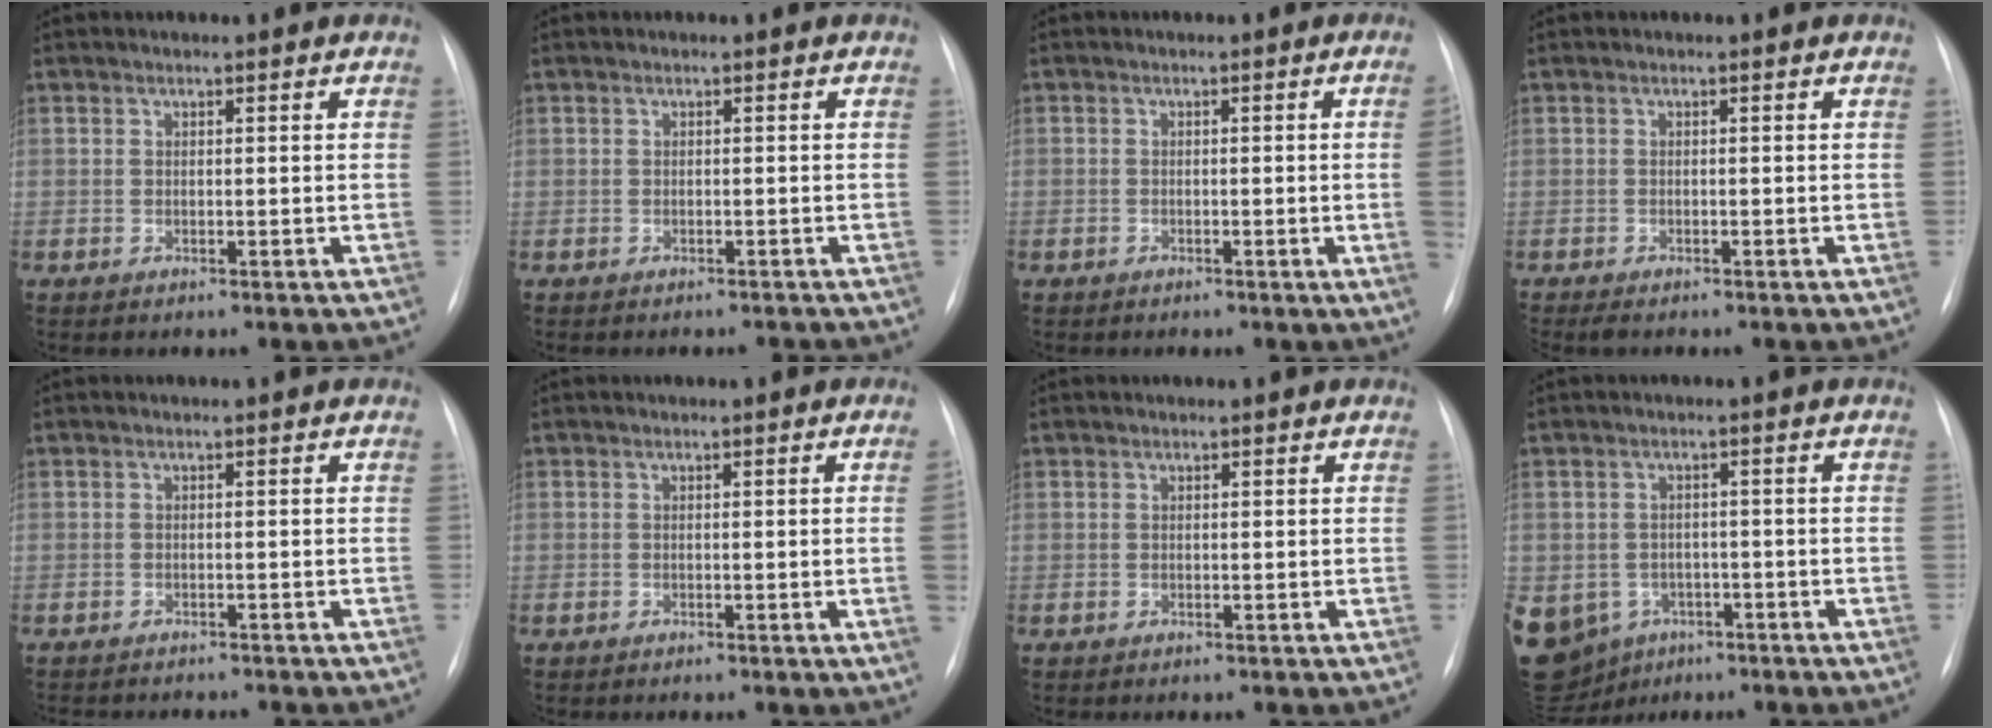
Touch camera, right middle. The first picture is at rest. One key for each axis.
{"total": 2.2, "fx": -2.1, "fy": 0.6, "fz": 0.4, "tx": 0.000, "ty": -0.007, "tz": -0.023}
{"total": 2.4, "fx": -0.5, "fy": -0.5, "fz": 2.3, "tx": -0.035, "ty": 0.000, "tz": -0.006}
{"total": 2.0, "fx": -1.6, "fy": 0.6, "fz": 1.0, "tx": -0.017, "ty": -0.005, "tz": -0.020}
{"total": 5.9, "fx": -5.3, "fy": 1.6, "fz": 1.8, "tx": -0.020, "ty": -0.001, "tz": -0.066}
{"total": 1.8, "fx": -0.2, "fy": -0.6, "fz": 1.6, "tx": -0.023, "ty": -0.002, "tz": 0.000}
{"total": 0.0}
{"total": 18.1, "fx": -7.9, "fy": 14.8, "fz": 6.7, "tx": -0.214, "ty": 0.006, "tz": -0.097}